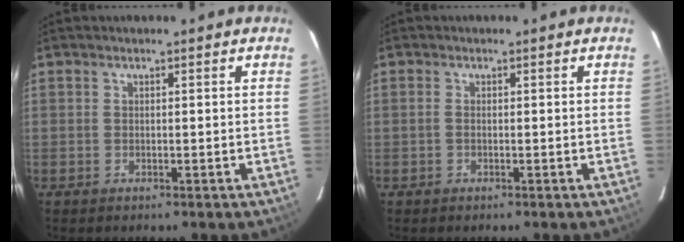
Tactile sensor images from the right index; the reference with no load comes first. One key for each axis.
{"total": 0.5, "fx": -0.1, "fy": 0.3, "fz": 0.4, "tx": -0.008, "ty": 0.003, "tz": -0.003}